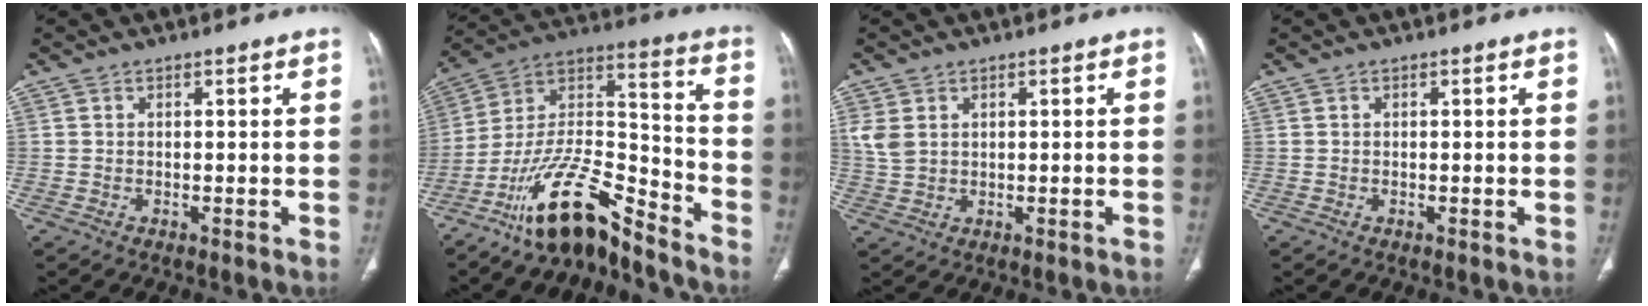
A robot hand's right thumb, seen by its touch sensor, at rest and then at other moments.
{"total": 17.2, "force": [-13.1, 5.4, 9.6], "torque": [-0.157, 0.106, -0.239]}
{"total": 3.8, "force": [1.2, 2.7, 2.4], "torque": [-0.054, 0.003, 0.031]}
{"total": 0.0}